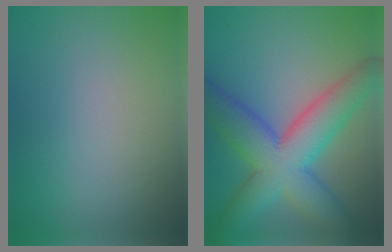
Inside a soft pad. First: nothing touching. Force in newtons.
{"total": 9.5, "press": 9.5, "slide": 0.4}